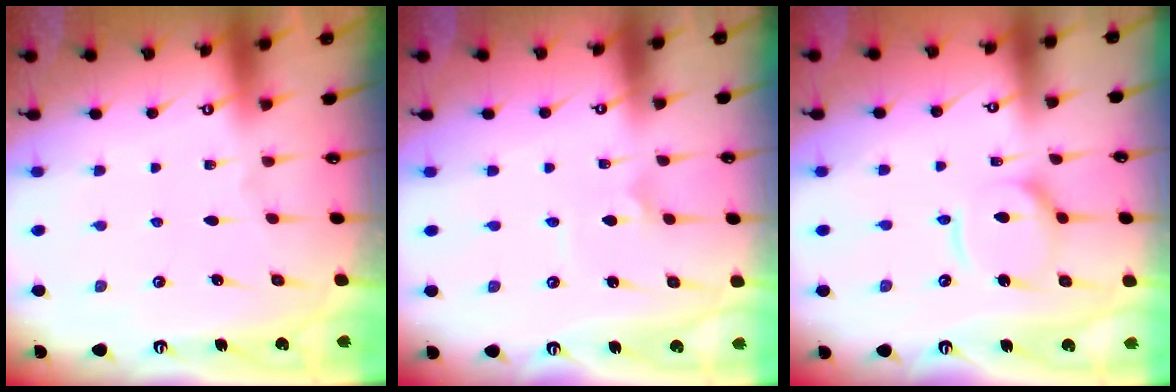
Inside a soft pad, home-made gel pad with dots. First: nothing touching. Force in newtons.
{"total": 1.4, "press": 1.4, "slide": 0.1}
{"total": 11.7, "press": 11.7, "slide": 1.3}